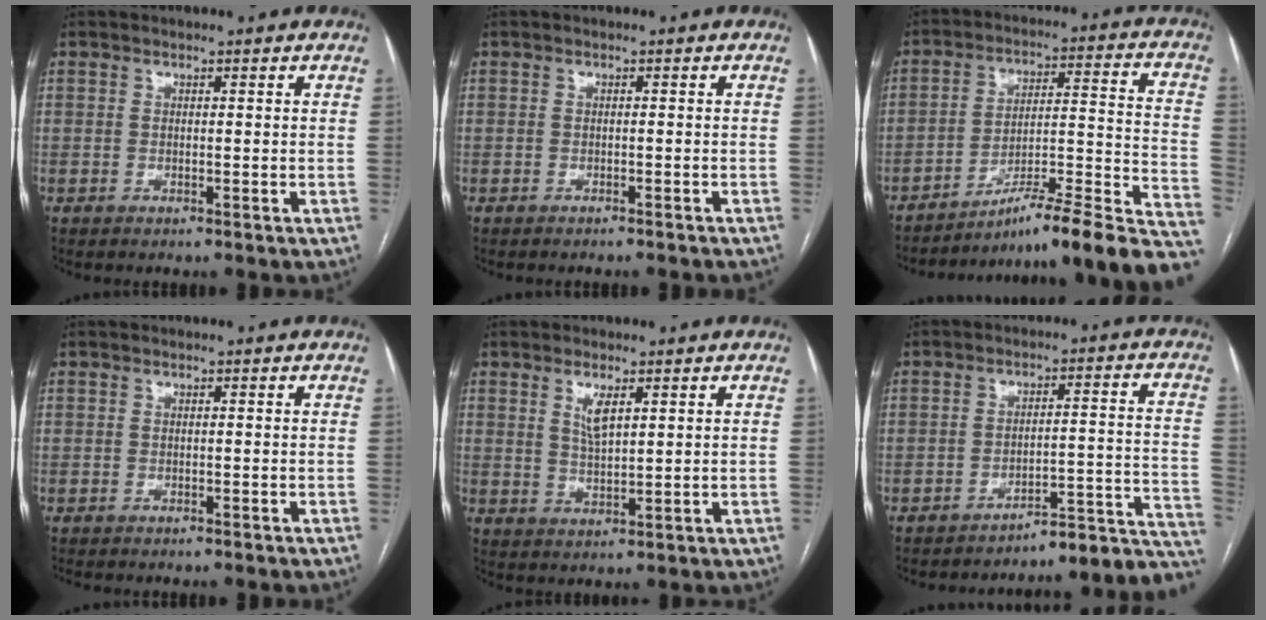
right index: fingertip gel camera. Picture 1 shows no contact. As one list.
[{"total": 3.1, "force": [-2.8, 0.3, 1.1], "torque": [-0.016, -0.001, -0.034]}, {"total": 22.9, "force": [-18.9, 0.0, 12.9], "torque": [-0.106, 0.021, -0.272]}, {"total": 2.1, "force": [-1.9, 0.6, 0.7], "torque": [-0.007, -0.002, -0.023]}, {"total": 3.4, "force": [1.7, 0.8, 2.9], "torque": [-0.061, -0.003, 0.037]}, {"total": 12.8, "force": [-11.8, 1.4, 4.8], "torque": [-0.013, 0.051, -0.147]}]